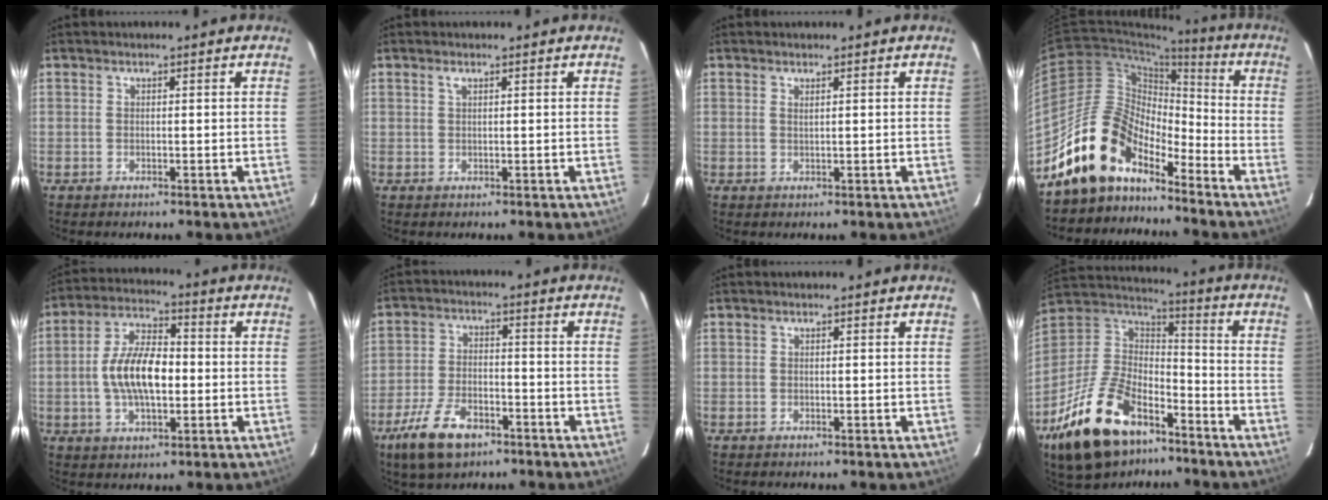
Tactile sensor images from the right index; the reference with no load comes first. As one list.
[{"total": 0.7, "force": [0.4, 0.2, 0.5], "torque": [-0.011, 0.003, 0.008]}, {"total": 0.8, "force": [0.6, 0.0, 0.5], "torque": [-0.010, -0.001, 0.012]}, {"total": 13.7, "force": [-11.2, 6.1, 5.0], "torque": [-0.096, 0.026, -0.210]}, {"total": 11.7, "force": [-1.1, 5.6, 10.2], "torque": [-0.200, 0.010, -0.020]}, {"total": 11.2, "force": [-7.0, 5.4, 6.9], "torque": [-0.168, -0.010, -0.129]}, {"total": 0.0}, {"total": 25.4, "force": [-15.7, 13.2, 15.0], "torque": [-0.319, -0.009, -0.260]}]